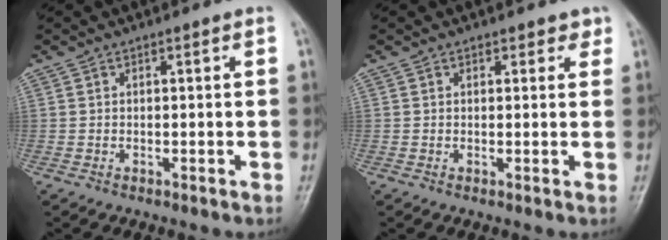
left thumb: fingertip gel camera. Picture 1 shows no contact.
{"total": 1.8, "force": [1.3, 1.2, 0.6], "torque": [0.013, -0.005, 0.010]}